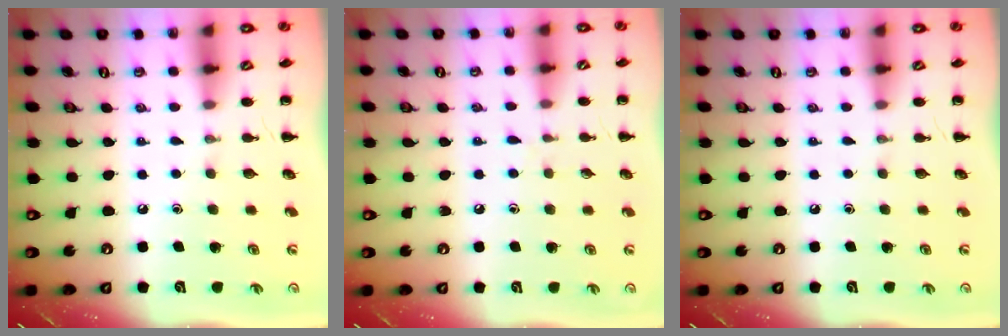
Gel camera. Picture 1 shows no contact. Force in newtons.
{"total": 3.8, "press": 3.4, "slide": 1.6}
{"total": 0.0}